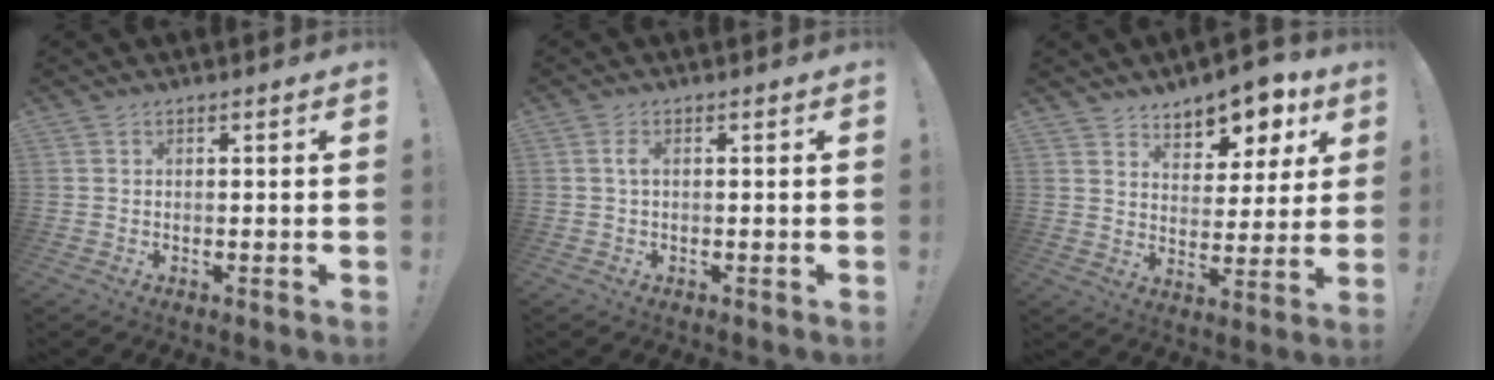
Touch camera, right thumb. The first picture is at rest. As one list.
[{"total": 1.7, "force": [-0.1, 0.5, 1.7], "torque": [-0.033, 0.004, -0.003]}, {"total": 9.0, "force": [7.2, 4.8, 2.6], "torque": [-0.014, -0.066, 0.131]}]